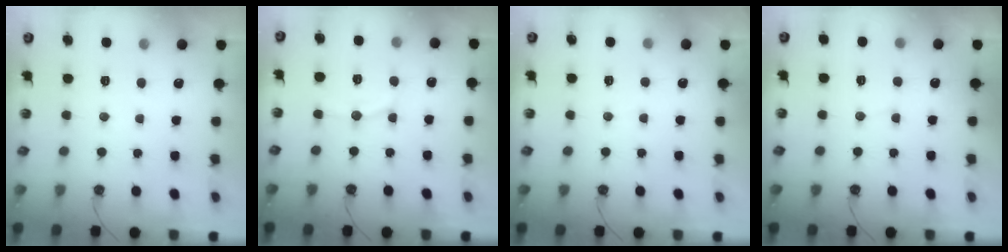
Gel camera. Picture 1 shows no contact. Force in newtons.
{"total": 8.1, "press": 8.1, "slide": 0.8}
{"total": 3.1, "press": 3.0, "slide": 0.3}
{"total": 3.5, "press": 3.5, "slide": 0.3}